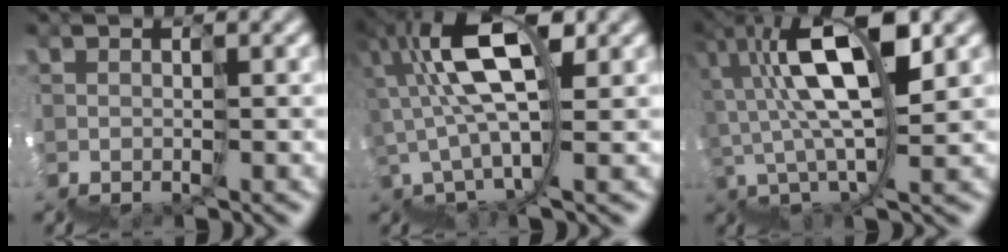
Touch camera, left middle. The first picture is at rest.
{"total": 7.5, "force": [2.6, 2.5, 6.6], "torque": [-0.127, 0.027, 0.028]}
{"total": 7.9, "force": [3.3, 2.0, 6.8], "torque": [-0.136, 0.037, 0.044]}